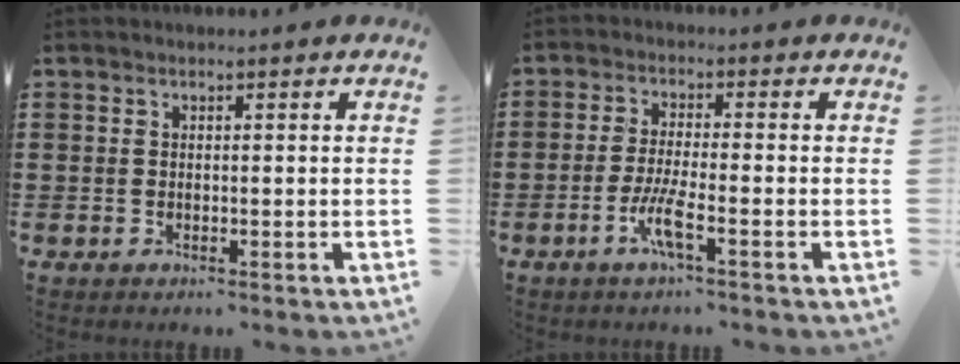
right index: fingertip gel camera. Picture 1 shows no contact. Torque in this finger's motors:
{"motor_torque": [2.14, 0.00, 0.66, 0.15]}